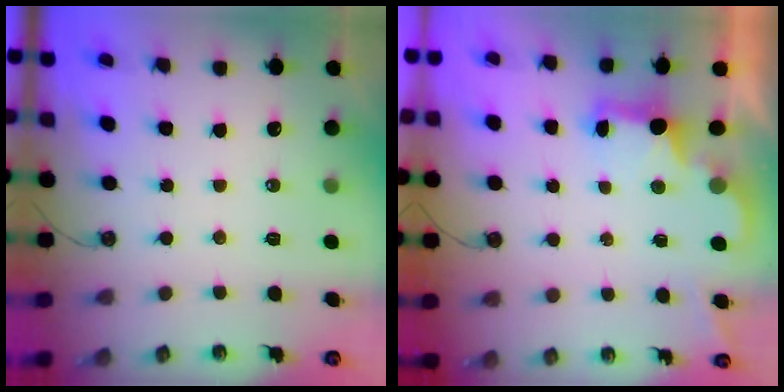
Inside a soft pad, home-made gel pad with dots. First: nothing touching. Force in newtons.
{"total": 2.3, "press": 2.2, "slide": 0.7}